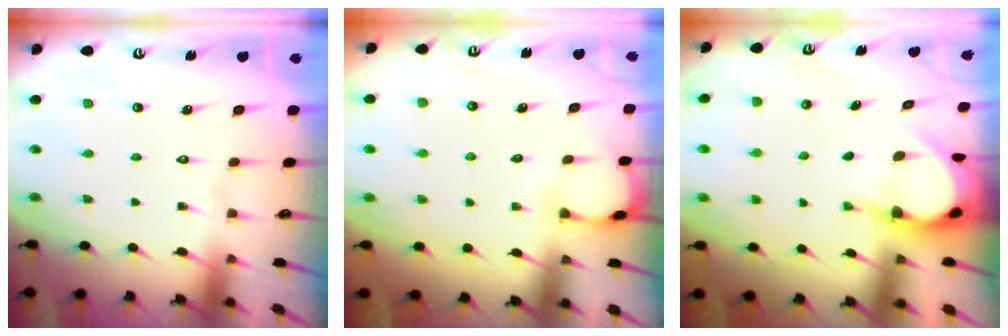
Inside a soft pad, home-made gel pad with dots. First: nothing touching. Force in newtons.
{"total": 3.6, "press": 3.6, "slide": 0.4}
{"total": 4.6, "press": 4.6, "slide": 0.3}